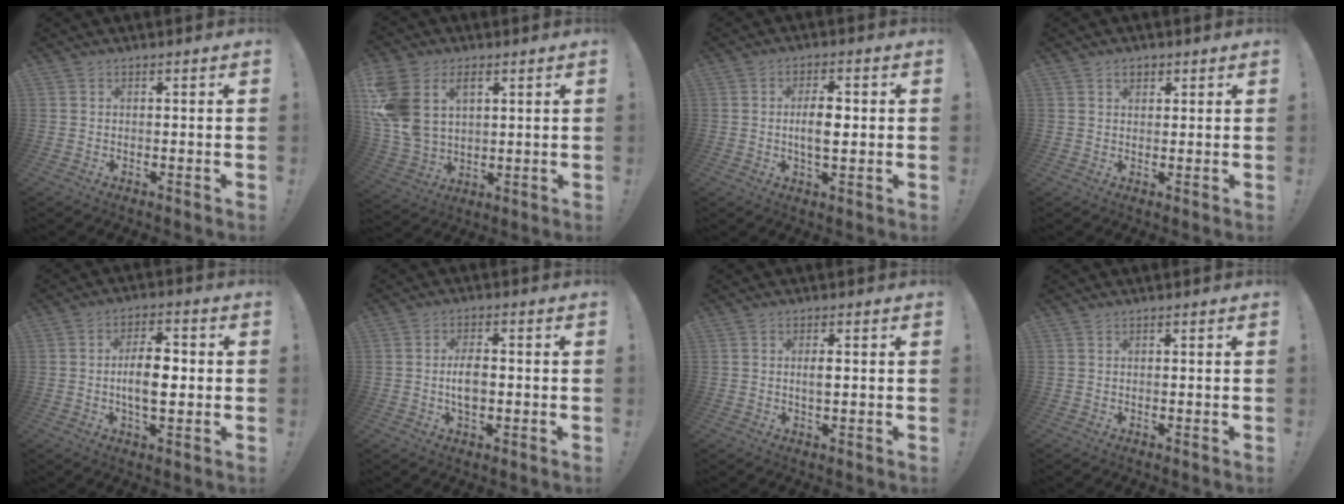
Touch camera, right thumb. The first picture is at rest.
{"total": 13.9, "force": [5.5, 10.0, 7.9], "torque": [-0.168, -0.025, 0.110]}
{"total": 6.8, "force": [-0.1, 3.1, 6.0], "torque": [-0.102, -0.002, -0.011]}
{"total": 2.4, "force": [1.4, 1.7, 1.0], "torque": [-0.009, -0.004, 0.024]}
{"total": 9.6, "force": [-0.7, 4.7, 8.3], "torque": [-0.137, 0.006, -0.019]}
{"total": 5.7, "force": [-0.9, 2.9, 4.8], "torque": [-0.088, 0.004, -0.019]}
{"total": 2.2, "force": [0.1, 0.8, 2.0], "torque": [-0.025, -0.005, -0.002]}
{"total": 0.0}